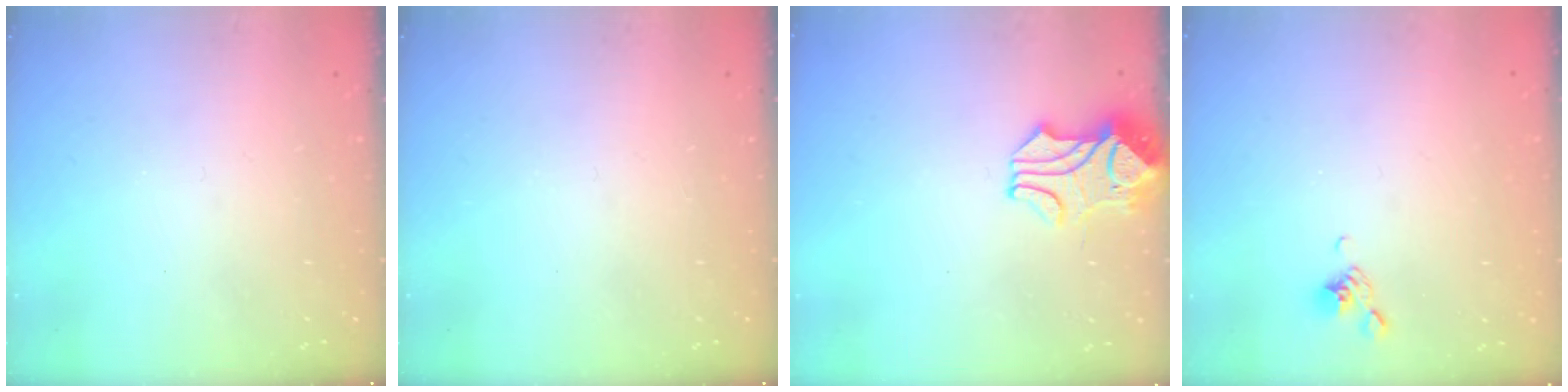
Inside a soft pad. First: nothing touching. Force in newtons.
{"total": 0.0}
{"total": 2.3, "press": 2.0, "slide": 1.2}
{"total": 6.2, "press": 6.2, "slide": 1.0}